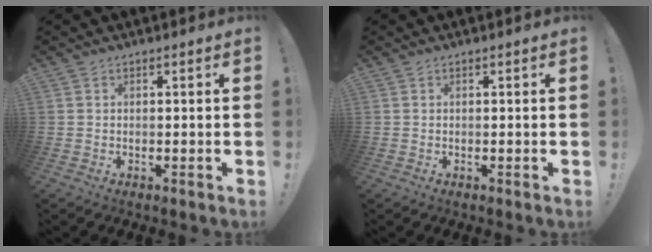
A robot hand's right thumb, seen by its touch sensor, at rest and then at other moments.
{"total": 0.0}